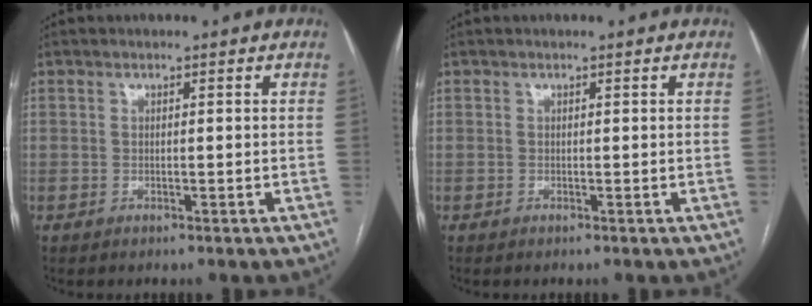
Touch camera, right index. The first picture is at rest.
{"total": 0.0}